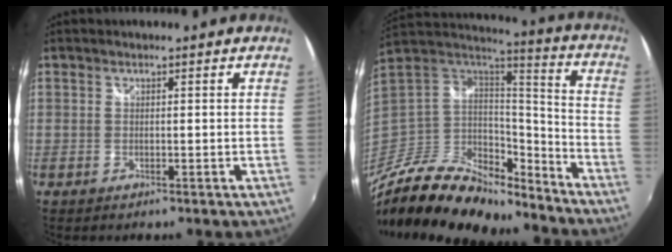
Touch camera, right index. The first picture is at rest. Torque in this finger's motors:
{"motor_torque": [0.04, -1.83, -0.07, -0.09]}